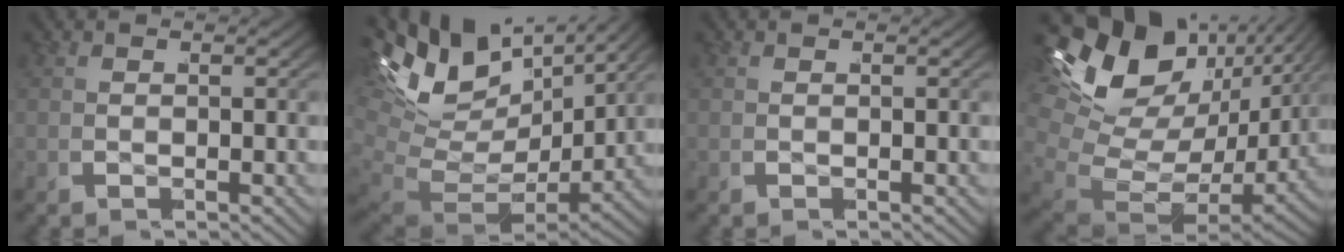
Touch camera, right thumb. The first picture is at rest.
{"total": 10.8, "force": [0.3, 7.5, 7.8], "torque": [-0.182, -0.056, 0.020]}
{"total": 0.0}
{"total": 13.7, "force": [0.3, 9.4, 9.9], "torque": [-0.203, -0.040, 0.013]}